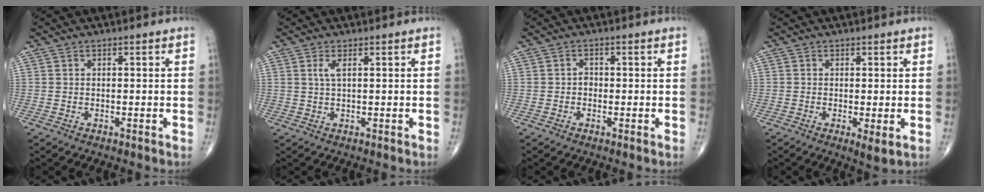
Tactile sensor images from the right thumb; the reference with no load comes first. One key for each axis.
{"total": 1.7, "fx": 0.7, "fy": 0.3, "fz": 1.5, "tx": -0.041, "ty": 0.002, "tz": 0.017}
{"total": 1.1, "fx": -0.3, "fy": 0.9, "fz": 0.6, "tx": 0.000, "ty": 0.005, "tz": -0.009}
{"total": 2.7, "fx": -0.4, "fy": 0.6, "fz": 2.6, "tx": -0.043, "ty": -0.012, "tz": -0.008}